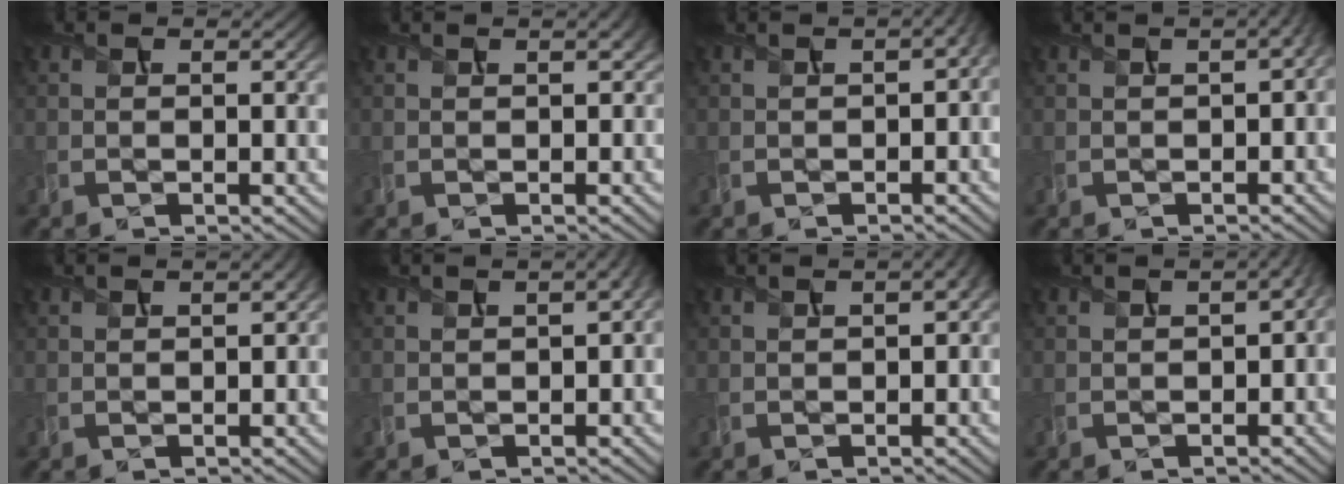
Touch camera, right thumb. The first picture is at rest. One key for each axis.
{"total": 1.8, "fx": 0.7, "fy": 0.8, "fz": 1.4, "tx": -0.022, "ty": 0.003, "tz": 0.011}
{"total": 3.7, "fx": -0.2, "fy": 1.8, "fz": 3.2, "tx": -0.042, "ty": -0.003, "tz": 0.002}
{"total": 4.2, "fx": 0.4, "fy": 1.8, "fz": 3.8, "tx": -0.046, "ty": 0.009, "tz": 0.004}
{"total": 1.7, "fx": 0.5, "fy": 0.6, "fz": 1.5, "tx": -0.030, "ty": 0.004, "tz": 0.005}
{"total": 3.8, "fx": 0.4, "fy": 1.6, "fz": 3.4, "tx": -0.043, "ty": 0.008, "tz": 0.005}
{"total": 2.9, "fx": 0.4, "fy": 1.4, "fz": 2.6, "tx": -0.037, "ty": 0.004, "tz": 0.007}
{"total": 4.2, "fx": -0.3, "fy": 2.1, "fz": 3.6, "tx": -0.045, "ty": -0.002, "tz": 0.003}